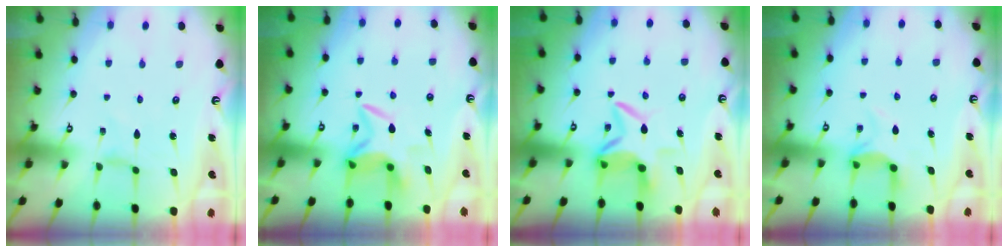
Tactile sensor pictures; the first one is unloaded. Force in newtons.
{"total": 5.7, "press": 5.7, "slide": 0.6}
{"total": 6.6, "press": 6.5, "slide": 1.5}
{"total": 5.7, "press": 5.6, "slide": 1.1}